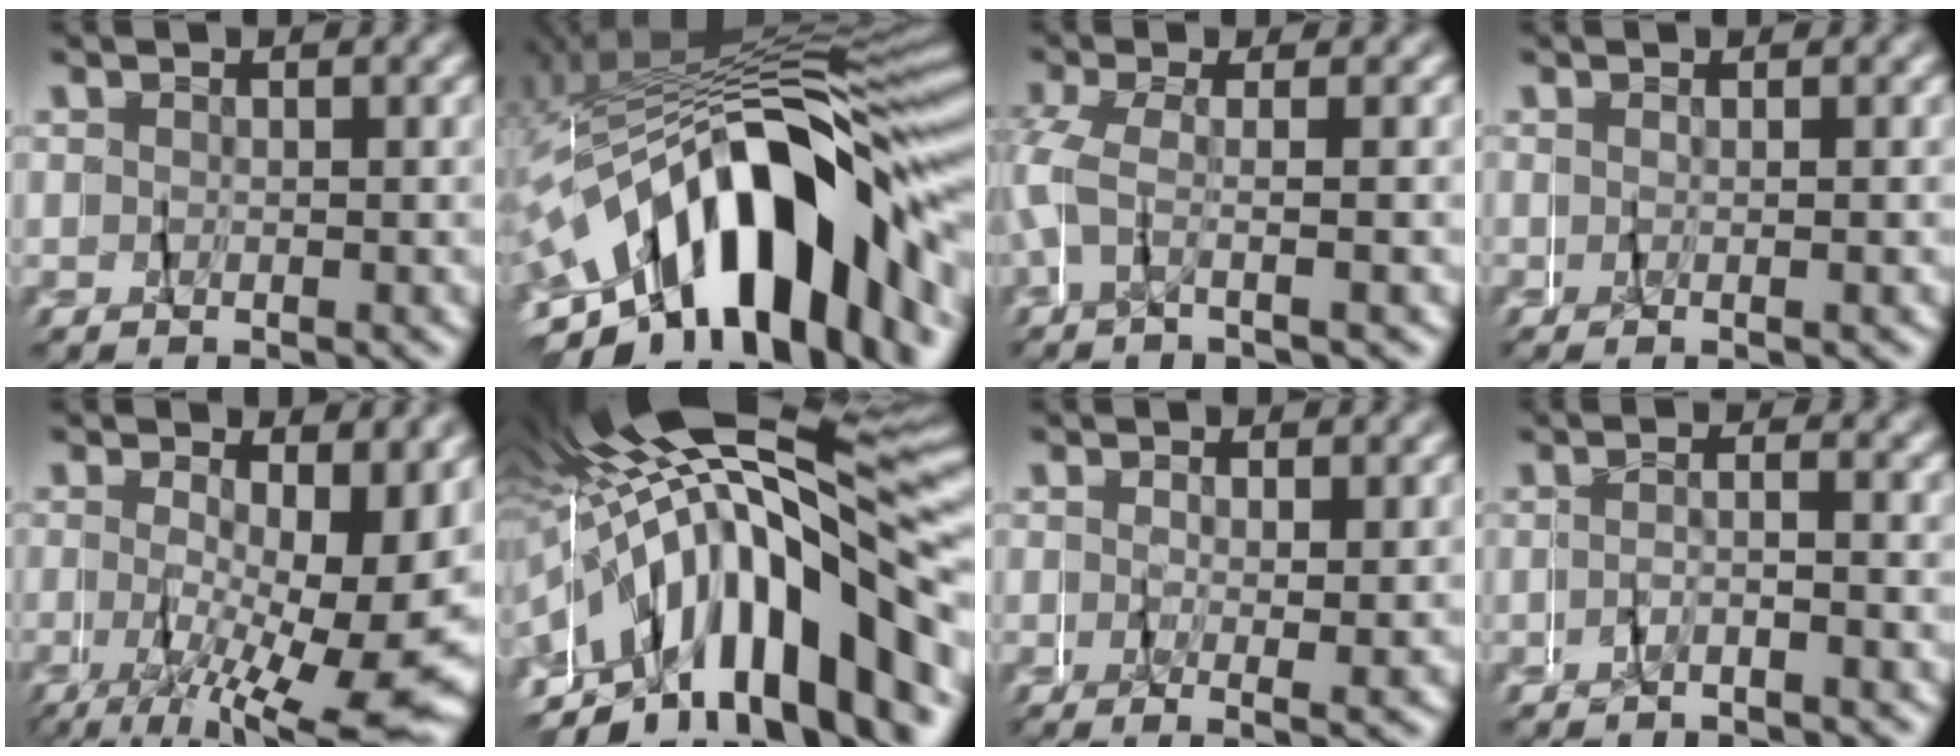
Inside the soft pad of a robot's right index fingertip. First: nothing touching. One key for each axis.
{"total": 14.6, "fx": -6.1, "fy": 5.7, "fz": 12.0, "tx": -0.201, "ty": 0.005, "tz": -0.085}
{"total": 2.1, "fx": -1.3, "fy": -1.0, "fz": 1.3, "tx": -0.040, "ty": 0.000, "tz": -0.024}
{"total": 2.5, "fx": -1.2, "fy": -2.1, "fz": -0.5, "tx": 0.008, "ty": -0.005, "tz": -0.016}
{"total": 7.3, "fx": -3.1, "fy": 0.9, "fz": 6.5, "tx": -0.081, "ty": -0.039, "tz": -0.029}
{"total": 13.4, "fx": -4.7, "fy": 5.5, "fz": 11.3, "tx": -0.187, "ty": 0.005, "tz": -0.071}
{"total": 2.5, "fx": -1.1, "fy": -2.3, "fz": 0.0, "tx": -0.002, "ty": -0.015, "tz": -0.010}
{"total": 2.6, "fx": -2.4, "fy": -0.9, "fz": 0.2, "tx": 0.000, "ty": 0.013, "tz": -0.053}